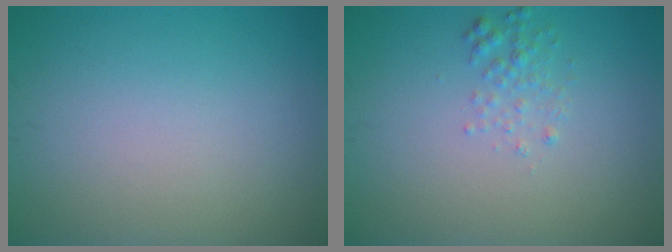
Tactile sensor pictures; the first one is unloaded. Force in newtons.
{"total": 1.4, "press": 1.4, "slide": 0.1}